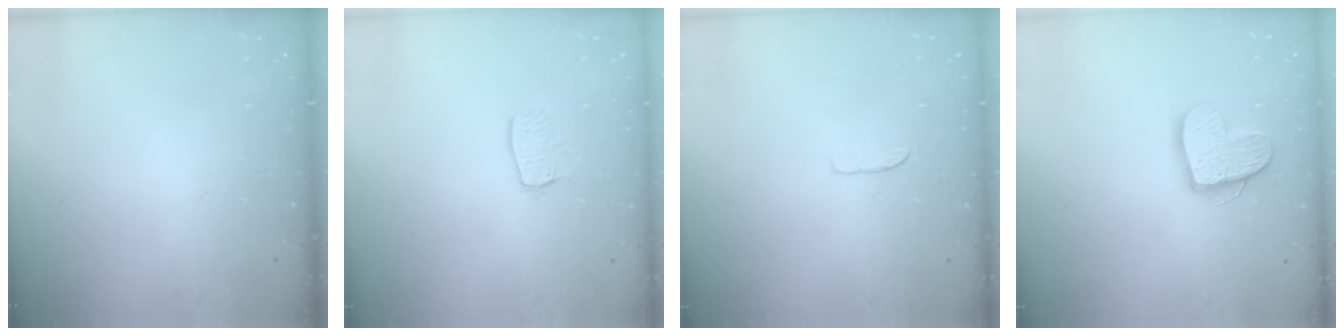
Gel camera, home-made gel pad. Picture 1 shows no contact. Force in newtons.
{"total": 6.4, "press": 6.4, "slide": 0.1}
{"total": 3.6, "press": 3.6, "slide": 0.2}
{"total": 13.7, "press": 13.6, "slide": 1.1}